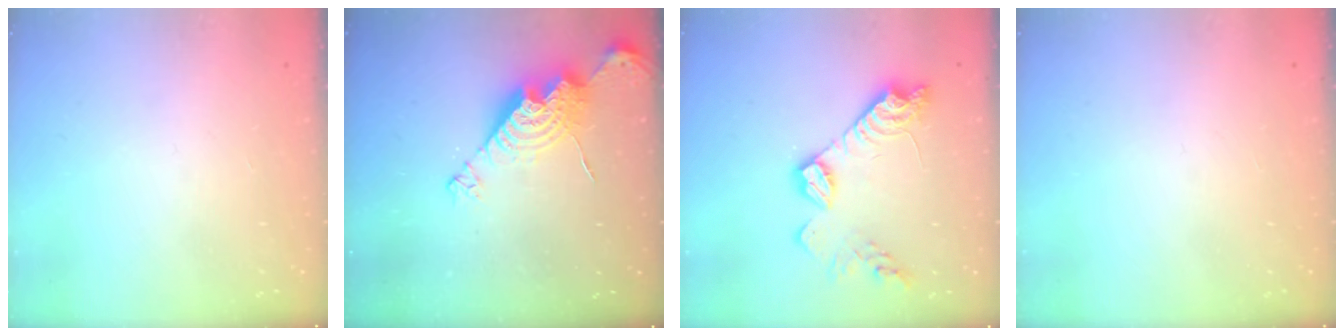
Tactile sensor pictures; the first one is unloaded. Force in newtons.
{"total": 14.4, "press": 14.4, "slide": 1.3}
{"total": 13.2, "press": 13.2, "slide": 0.4}
{"total": 0.0}